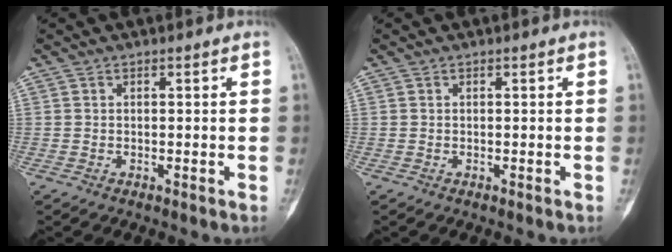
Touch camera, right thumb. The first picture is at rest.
{"total": 0.0}